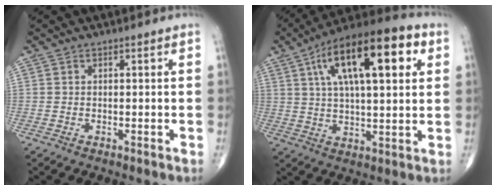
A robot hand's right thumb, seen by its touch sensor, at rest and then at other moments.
{"total": 21.1, "force": [7.5, 8.0, 18.0], "torque": [-0.284, 0.011, 0.114]}